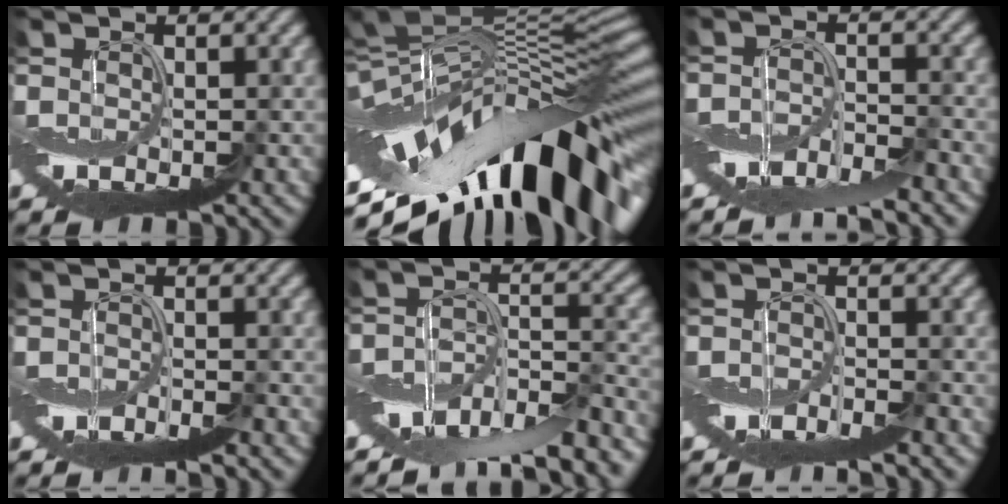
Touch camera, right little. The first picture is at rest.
{"total": 15.4, "force": [-6.5, 6.3, 12.4], "torque": [-0.161, 0.018, -0.116]}
{"total": 6.0, "force": [-4.9, 1.3, 3.2], "torque": [-0.049, -0.003, -0.093]}
{"total": 2.1, "force": [-2.0, -0.2, 0.6], "torque": [-0.009, -0.002, -0.040]}
{"total": 11.7, "force": [-9.3, 3.5, 6.0], "torque": [-0.108, -0.010, -0.139]}
{"total": 3.1, "force": [-2.9, 0.0, 1.2], "torque": [-0.018, -0.003, -0.054]}